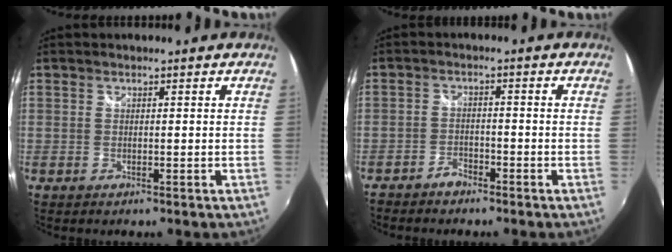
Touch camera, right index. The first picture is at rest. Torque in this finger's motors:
{"motor_torque": [0.44, -0.38, -0.02, 0.00]}